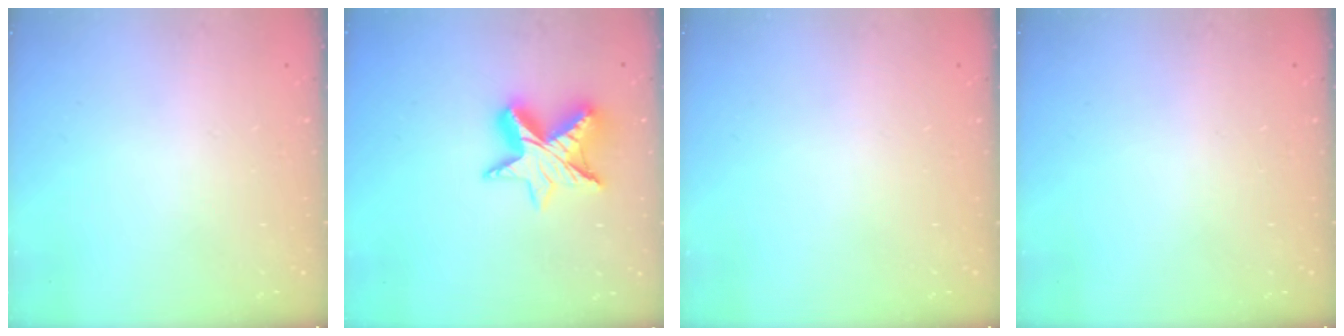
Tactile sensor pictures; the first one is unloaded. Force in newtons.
{"total": 11.7, "press": 11.7, "slide": 1.0}
{"total": 0.0}
{"total": 0.0}